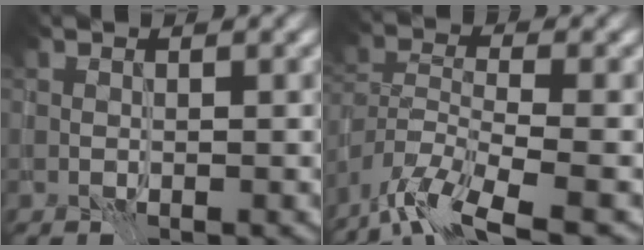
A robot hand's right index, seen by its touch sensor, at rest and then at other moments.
{"total": 8.5, "force": [-7.0, 1.8, 4.4], "torque": [-0.087, -0.008, -0.138]}